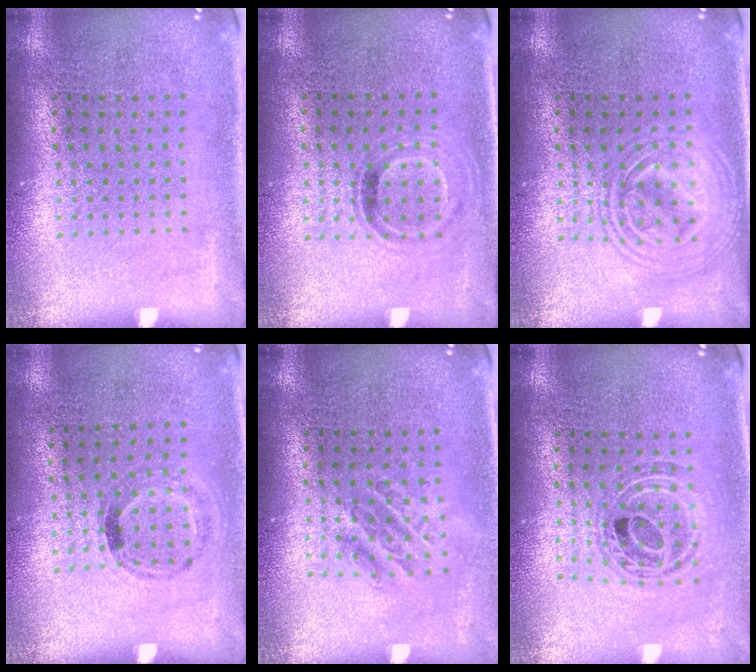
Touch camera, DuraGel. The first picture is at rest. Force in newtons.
{"total": 0.8, "press": 0.7, "slide": 0.4}
{"total": 2.7, "press": 2.7, "slide": 0.3}
{"total": 1.1, "press": 0.7, "slide": 0.8}
{"total": 1.2, "press": 1.0, "slide": 0.5}
{"total": 0.8, "press": 0.8, "slide": 0.1}